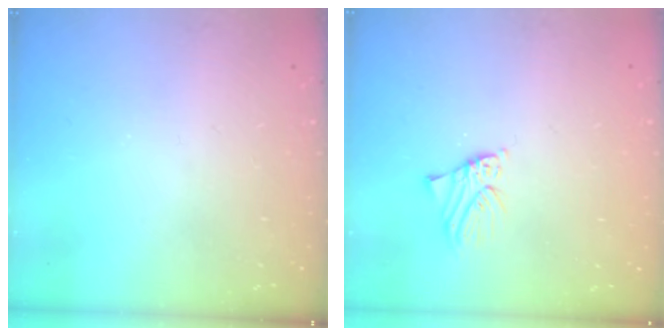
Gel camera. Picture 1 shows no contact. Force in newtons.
{"total": 1.6, "press": 1.6, "slide": 0.1}